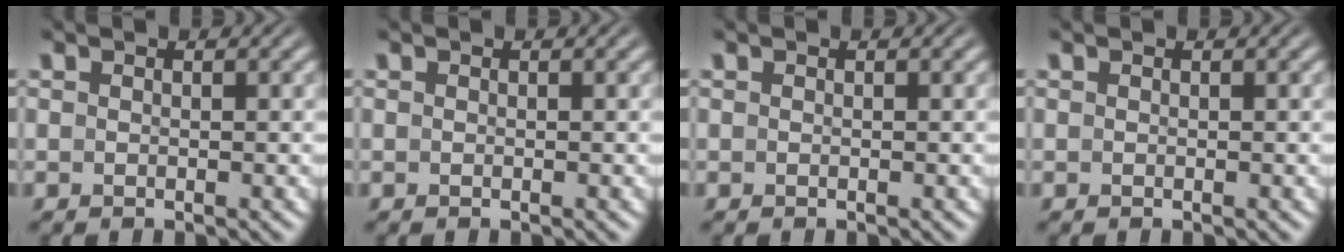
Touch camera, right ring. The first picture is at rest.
{"total": 0.0}
{"total": 0.0}
{"total": 0.0}